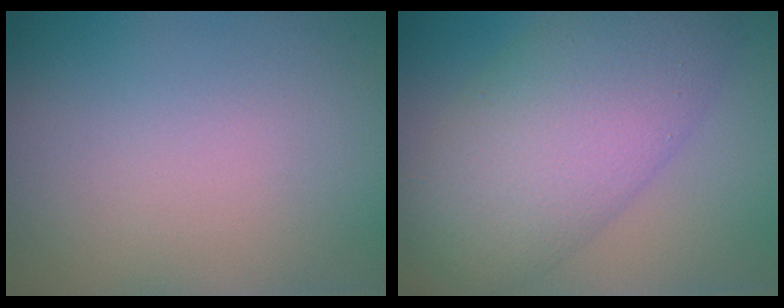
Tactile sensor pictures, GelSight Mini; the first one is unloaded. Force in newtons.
{"total": 7.2, "press": 7.2, "slide": 0.3}